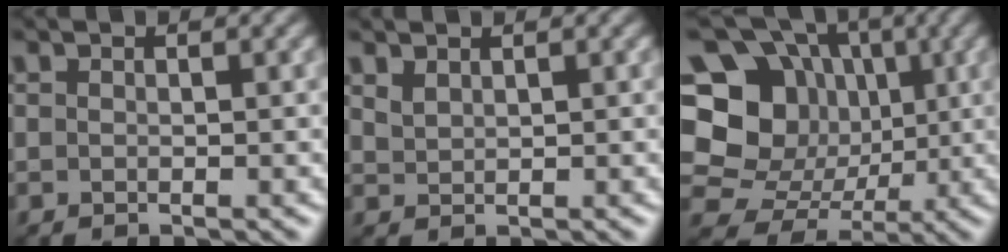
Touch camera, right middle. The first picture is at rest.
{"total": 1.1, "force": [0.9, 0.4, 0.4], "torque": [-0.014, -0.001, 0.023]}
{"total": 17.9, "force": [2.4, 16.1, 7.4], "torque": [-0.189, 0.047, 0.021]}